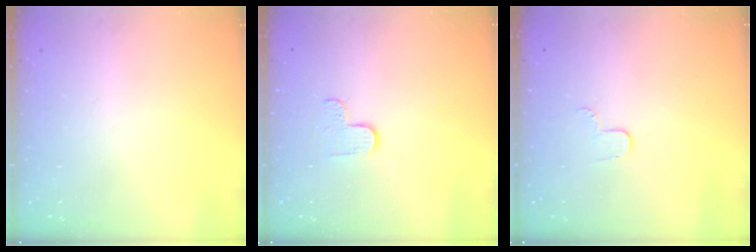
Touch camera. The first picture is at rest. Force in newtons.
{"total": 2.9, "press": 2.9, "slide": 0.3}
{"total": 4.0, "press": 3.9, "slide": 0.3}